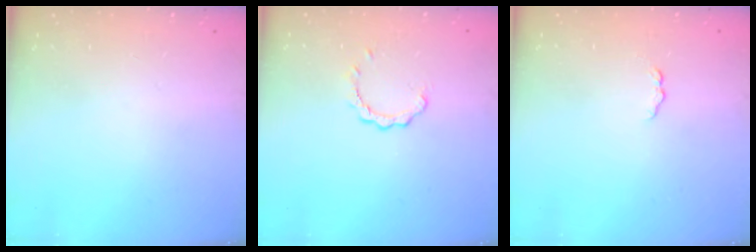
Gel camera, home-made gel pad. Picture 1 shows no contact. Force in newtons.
{"total": 2.6, "press": 2.6, "slide": 0.3}
{"total": 3.4, "press": 3.4, "slide": 0.5}